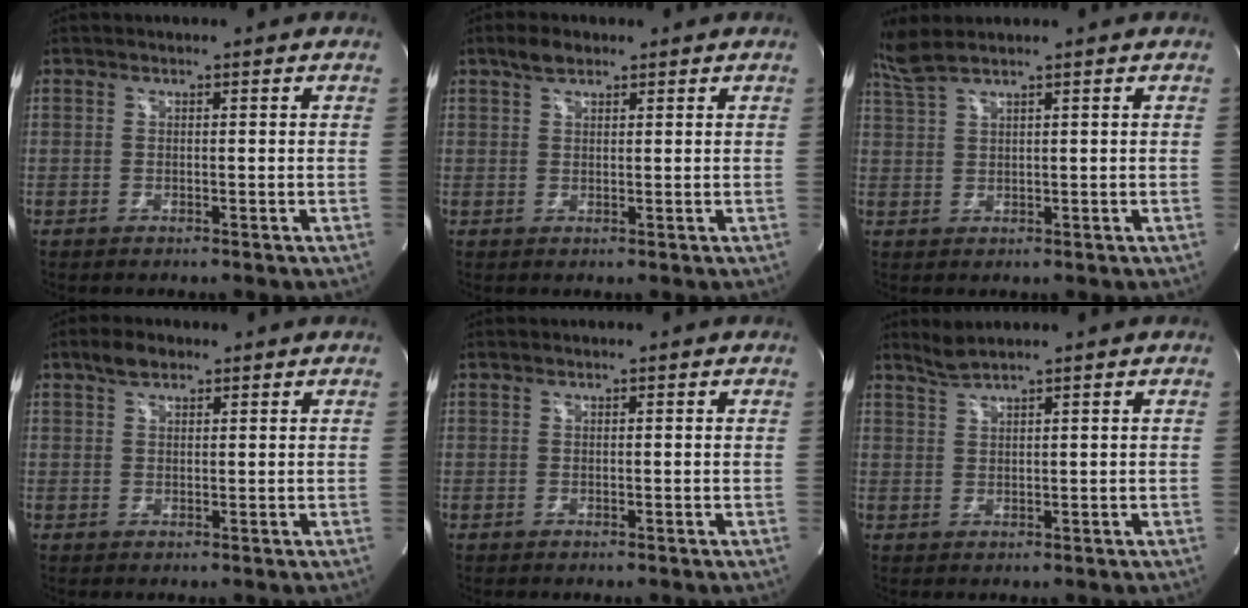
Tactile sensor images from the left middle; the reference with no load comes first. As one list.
[{"total": 2.7, "force": [1.9, 1.3, 1.4], "torque": [-0.031, 0.009, 0.036]}, {"total": 3.5, "force": [3.1, -0.5, 1.6], "torque": [-0.051, 0.017, 0.073]}, {"total": 2.8, "force": [2.0, 1.4, 1.5], "torque": [-0.032, 0.009, 0.036]}, {"total": 0.0}, {"total": 2.2, "force": [2.0, -0.8, 0.5], "torque": [-0.015, 0.003, 0.046]}]